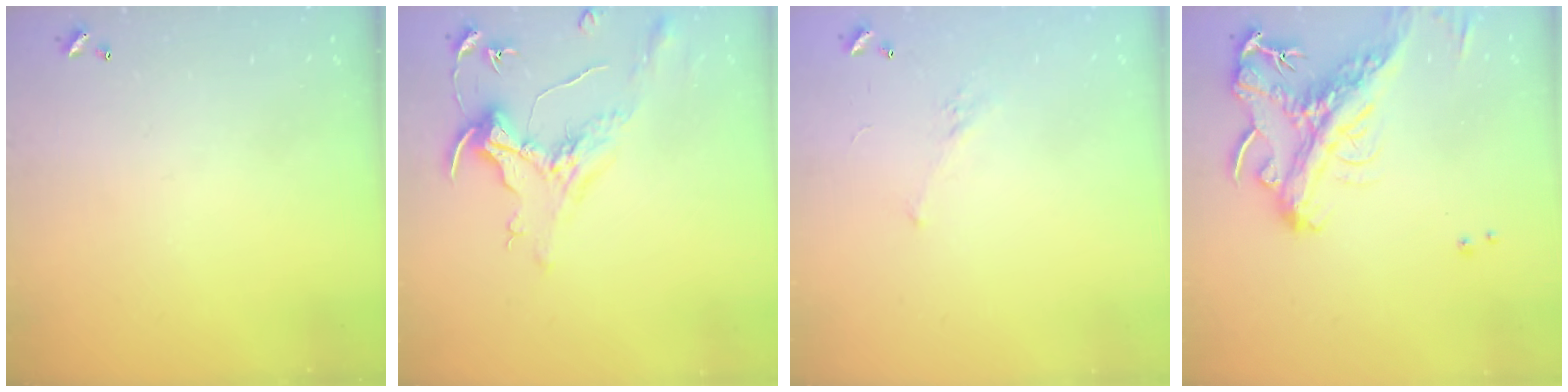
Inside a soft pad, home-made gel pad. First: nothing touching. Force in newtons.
{"total": 1.6, "press": 1.4, "slide": 0.7}
{"total": 2.8, "press": 2.6, "slide": 1.1}
{"total": 4.1, "press": 3.9, "slide": 1.3}